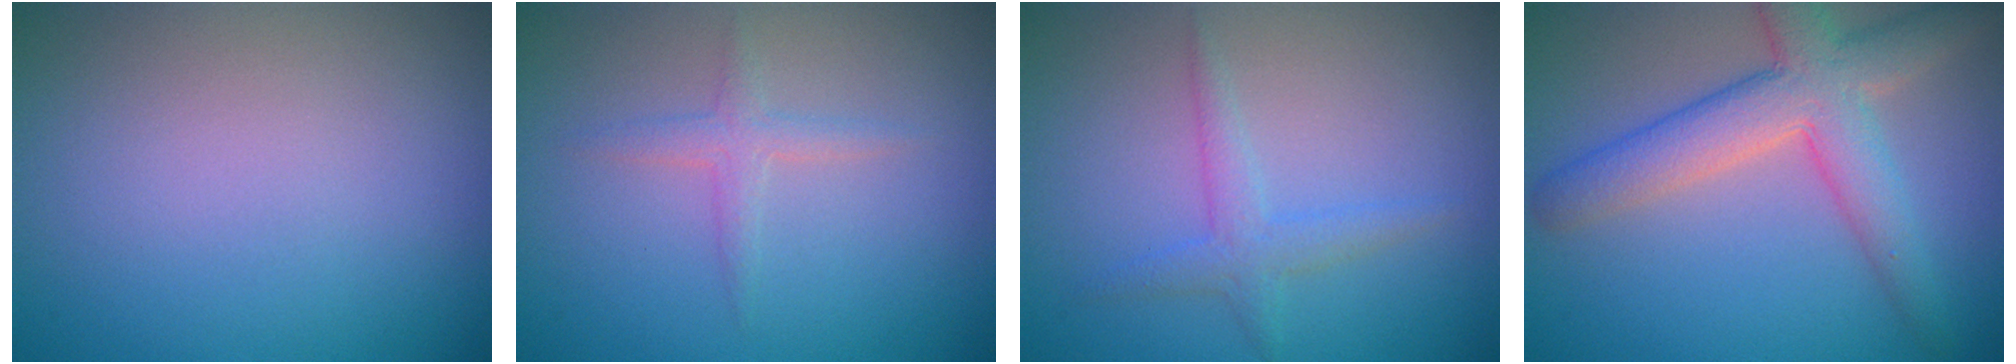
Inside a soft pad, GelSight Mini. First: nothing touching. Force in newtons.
{"total": 1.9, "press": 1.9, "slide": 0.1}
{"total": 1.9, "press": 1.9, "slide": 0.1}
{"total": 6.0, "press": 6.0, "slide": 0.3}